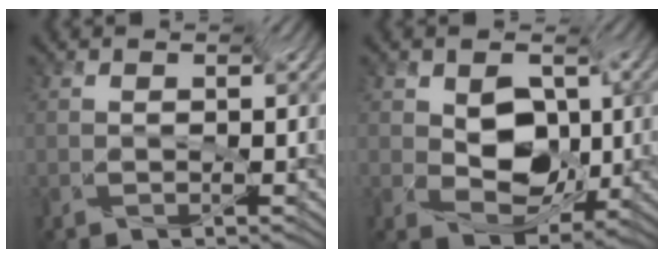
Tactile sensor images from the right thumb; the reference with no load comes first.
{"total": 7.3, "force": [-2.2, 4.8, 5.0], "torque": [-0.095, -0.010, -0.029]}